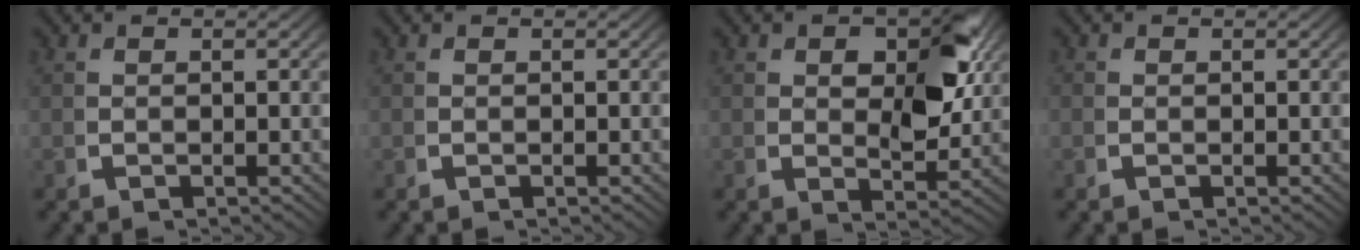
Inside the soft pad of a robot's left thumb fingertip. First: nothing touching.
{"total": 0.0}
{"total": 6.3, "force": [1.9, 3.1, 5.2], "torque": [-0.062, -0.004, 0.030]}
{"total": 0.7, "force": [0.1, 0.7, 0.0], "torque": [0.001, -0.004, 0.001]}